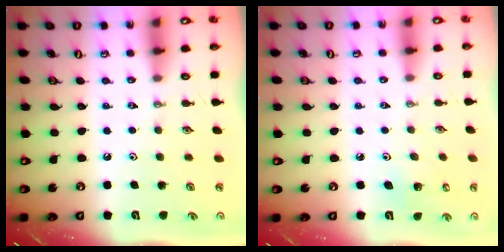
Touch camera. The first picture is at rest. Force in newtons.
{"total": 4.5, "press": 4.4, "slide": 0.6}